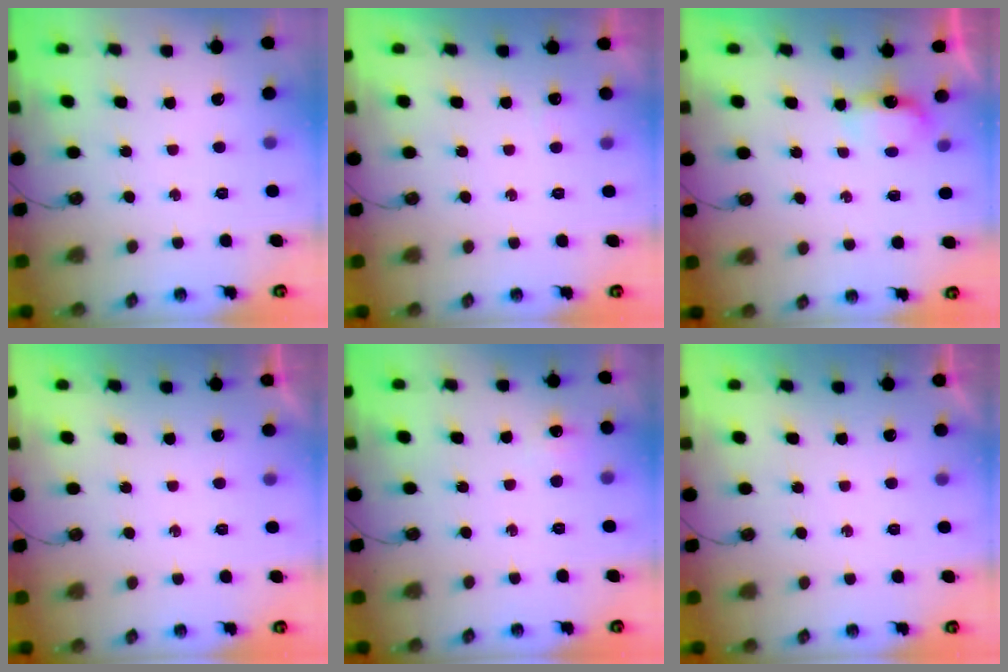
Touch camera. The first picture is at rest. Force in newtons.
{"total": 2.2, "press": 2.2, "slide": 0.5}
{"total": 3.8, "press": 3.7, "slide": 0.6}
{"total": 0.0}
{"total": 4.3, "press": 4.3, "slide": 0.6}
{"total": 0.0}